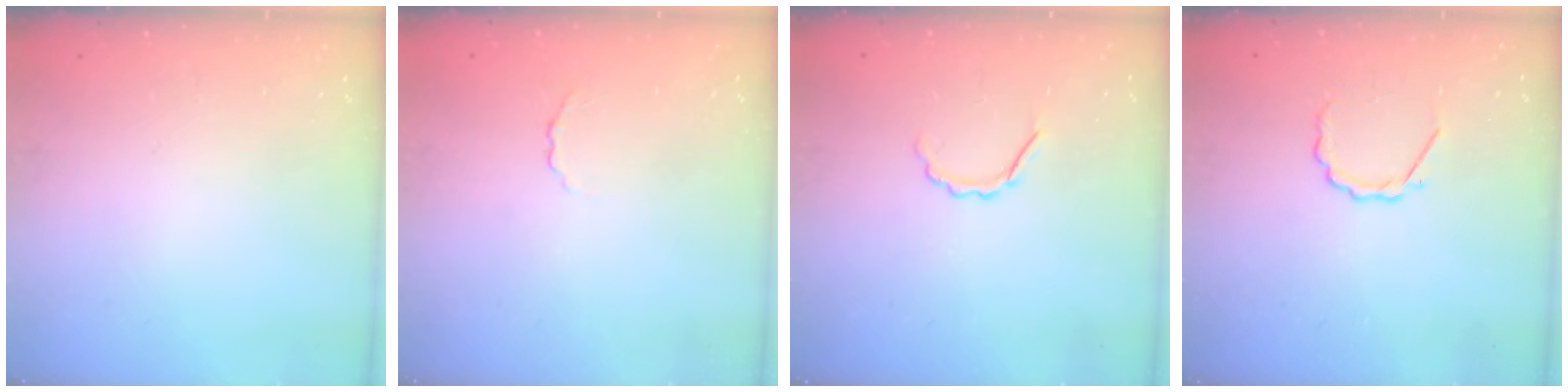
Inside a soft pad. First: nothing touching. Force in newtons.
{"total": 2.0, "press": 1.9, "slide": 0.4}
{"total": 4.3, "press": 4.0, "slide": 1.4}
{"total": 3.5, "press": 3.3, "slide": 1.3}